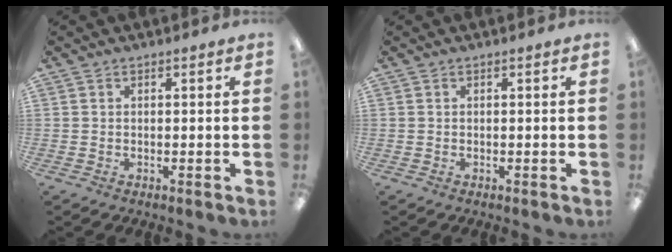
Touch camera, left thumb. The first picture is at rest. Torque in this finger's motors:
{"motor_torque": [0.00, 0.00, 0.09, 0.10, 0.00]}